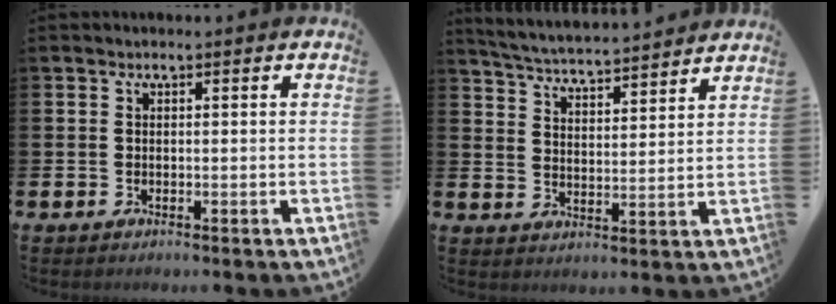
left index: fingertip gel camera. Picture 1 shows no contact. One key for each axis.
{"total": 5.0, "fx": 5.0, "fy": 0.0, "fz": 0.5, "tx": -0.034, "ty": -0.039, "tz": 0.085}